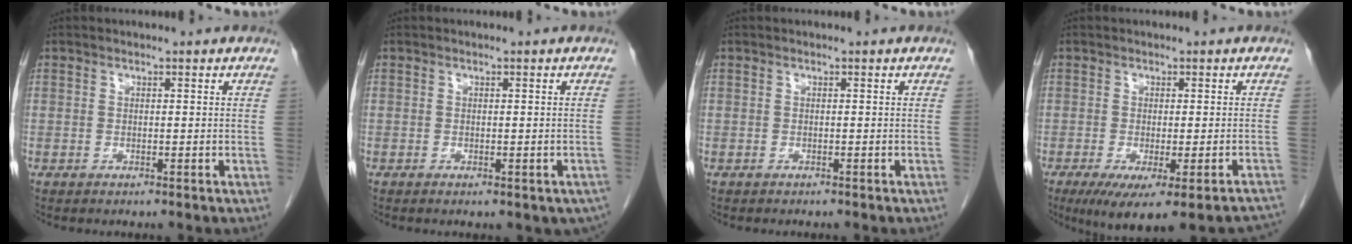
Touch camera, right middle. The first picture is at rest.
{"total": 4.7, "force": [-3.3, 2.3, 2.5], "torque": [-0.018, -0.001, -0.038]}
{"total": 0.7, "force": [-0.6, 0.3, 0.3], "torque": [-0.013, 0.000, -0.006]}
{"total": 15.2, "force": [-12.2, 2.6, 8.6], "torque": [-0.071, -0.014, -0.148]}